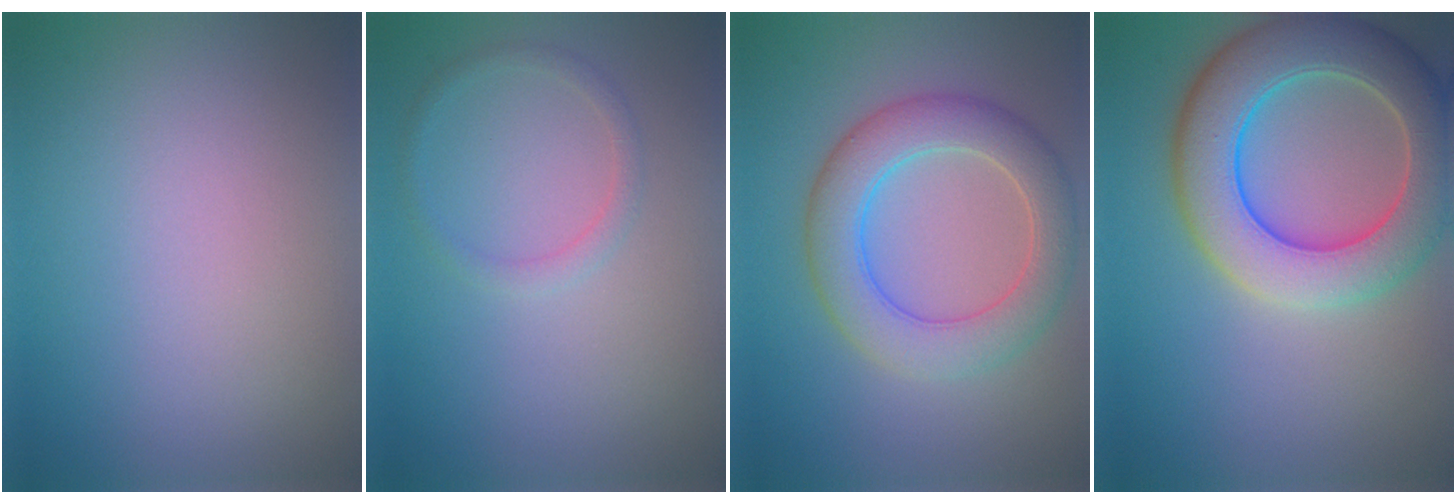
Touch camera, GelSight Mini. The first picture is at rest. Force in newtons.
{"total": 1.3, "press": 1.3, "slide": 0.1}
{"total": 6.1, "press": 6.1, "slide": 0.4}
{"total": 9.3, "press": 9.3, "slide": 0.5}